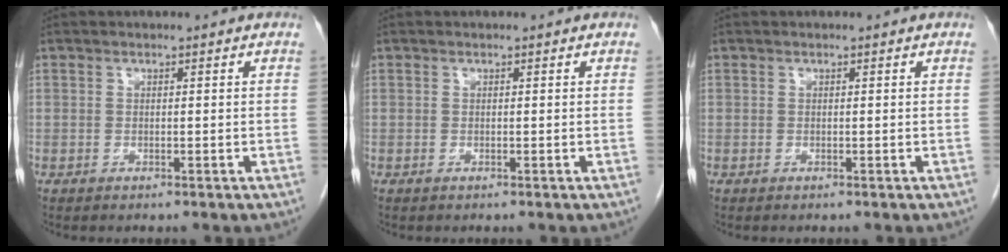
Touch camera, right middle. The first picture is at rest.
{"total": 0.0}
{"total": 0.0}